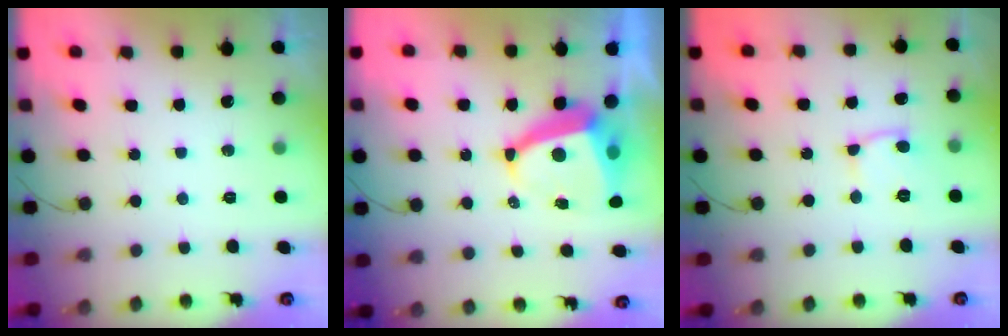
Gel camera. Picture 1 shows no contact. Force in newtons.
{"total": 9.6, "press": 9.5, "slide": 1.1}
{"total": 8.1, "press": 8.1, "slide": 1.0}